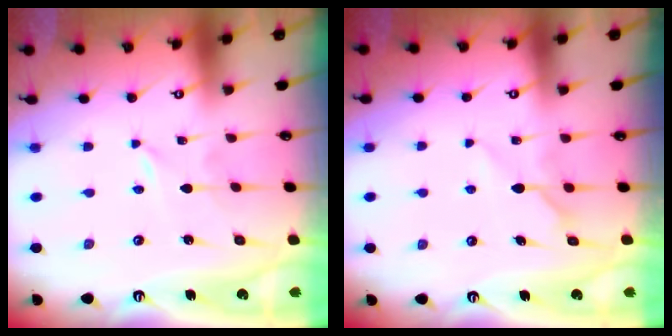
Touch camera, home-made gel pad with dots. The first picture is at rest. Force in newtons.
{"total": 6.0, "press": 6.0, "slide": 0.4}